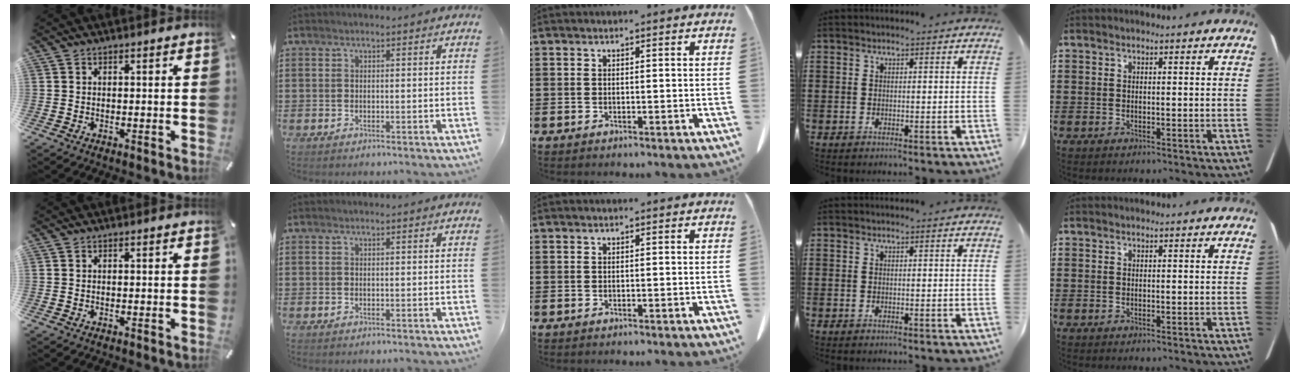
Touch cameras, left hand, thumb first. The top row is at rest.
{}